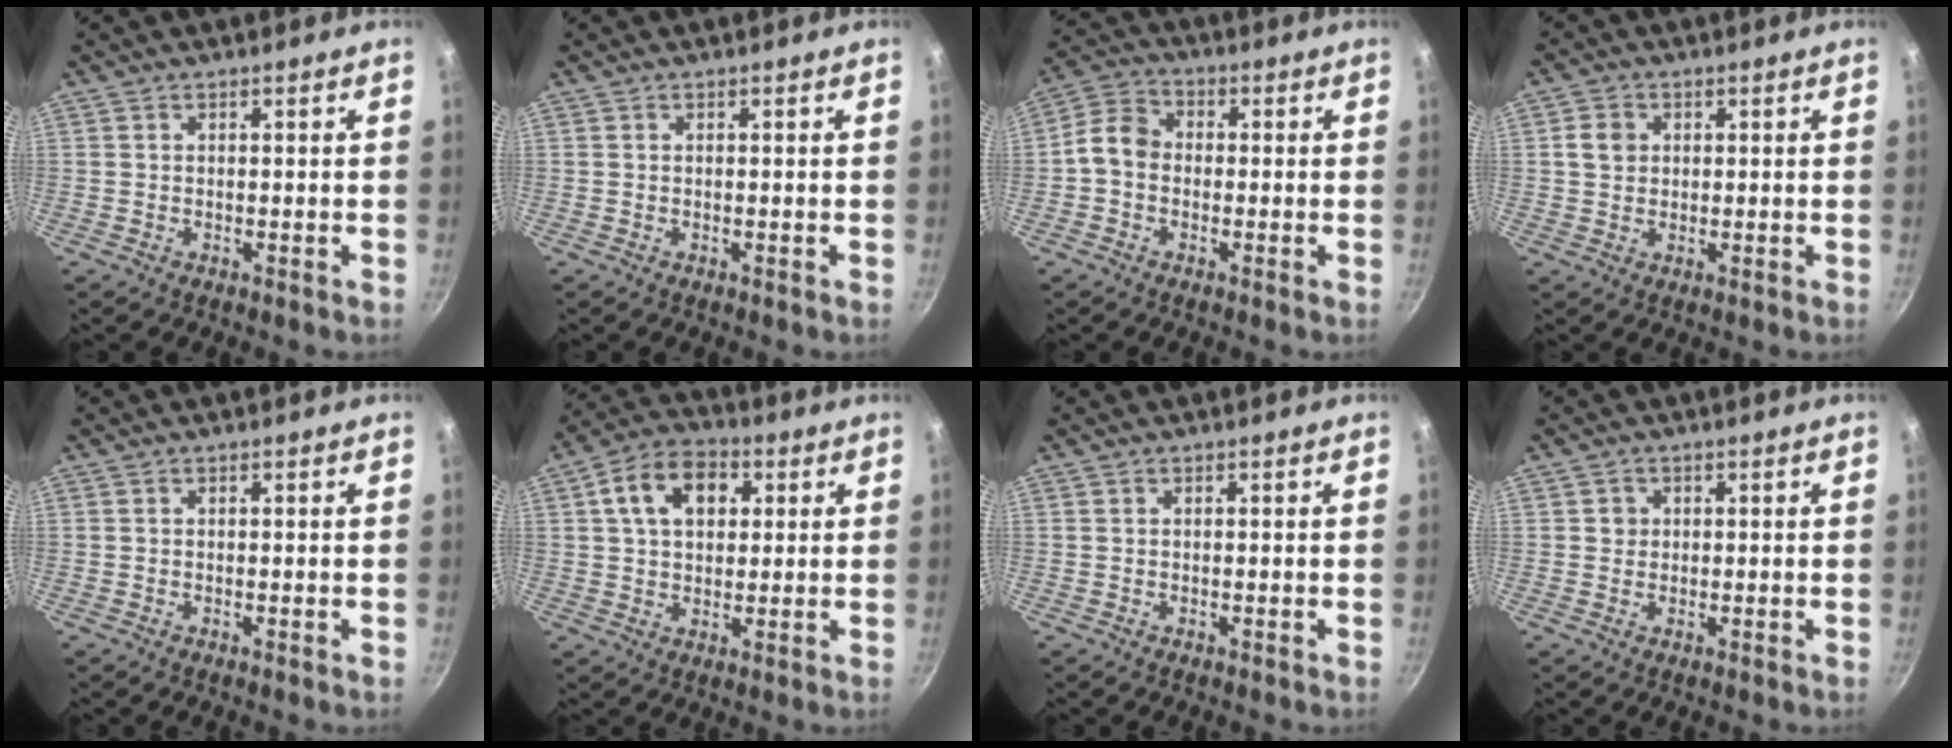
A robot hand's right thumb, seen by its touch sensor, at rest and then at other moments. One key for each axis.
{"total": 0.0}
{"total": 6.3, "fx": -0.9, "fy": 5.0, "fz": 3.7, "tx": -0.054, "ty": 0.023, "tz": -0.039}
{"total": 3.7, "fx": 0.7, "fy": 3.2, "fz": 1.8, "tx": -0.019, "ty": 0.005, "tz": 0.010}
{"total": 0.0}
{"total": 11.2, "fx": 3.2, "fy": 7.8, "fz": 7.4, "tx": -0.103, "ty": 0.011, "tz": 0.040}
{"total": 0.0}
{"total": 1.8, "fx": 0.3, "fy": 1.7, "fz": 0.4, "tx": 0.004, "ty": 0.003, "tz": 0.001}